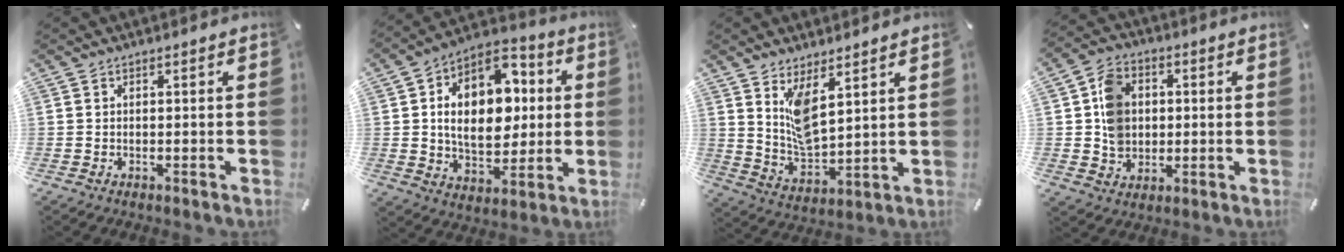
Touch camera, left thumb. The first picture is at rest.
{"total": 18.2, "force": [2.3, 12.9, 12.6], "torque": [-0.201, -0.004, 0.042]}
{"total": 9.1, "force": [5.6, 4.3, 5.7], "torque": [-0.117, -0.029, 0.105]}
{"total": 9.3, "force": [0.6, 8.1, 4.4], "torque": [-0.077, 0.013, 0.016]}